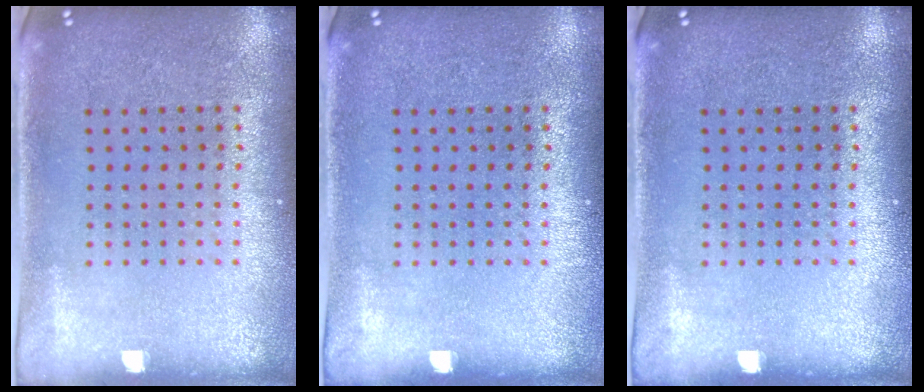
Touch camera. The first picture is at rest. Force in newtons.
{"total": 0.0}
{"total": 0.0}